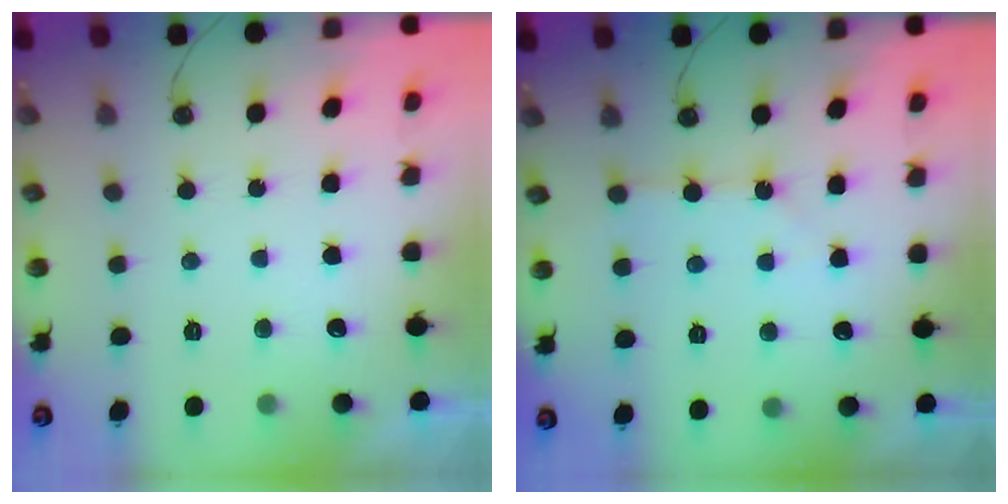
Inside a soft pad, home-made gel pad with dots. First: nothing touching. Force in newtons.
{"total": 2.1, "press": 2.1, "slide": 0.4}